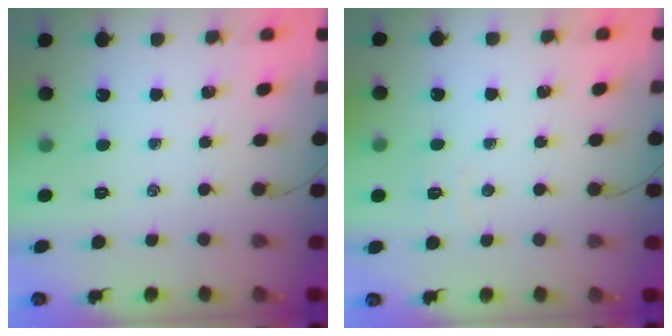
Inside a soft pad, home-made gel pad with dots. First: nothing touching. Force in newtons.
{"total": 3.0, "press": 2.9, "slide": 0.9}